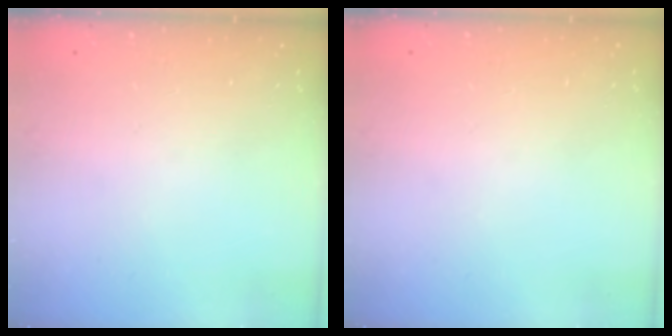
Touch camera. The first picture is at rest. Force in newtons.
{"total": 0.0}